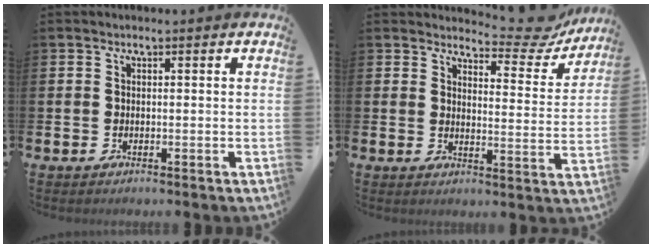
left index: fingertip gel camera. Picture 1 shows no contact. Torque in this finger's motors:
{"motor_torque": [0.91, -1.22, 0.01, 0.01]}